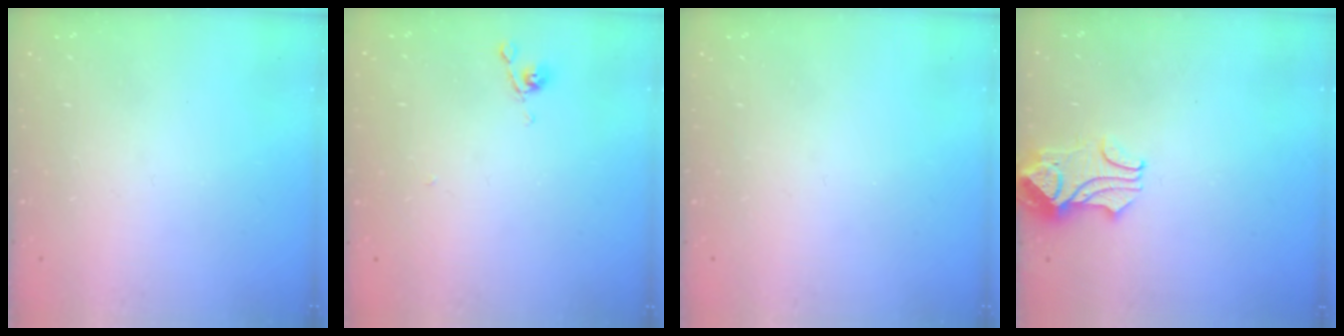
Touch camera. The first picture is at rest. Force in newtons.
{"total": 4.3, "press": 4.3, "slide": 0.2}
{"total": 0.0}
{"total": 2.2, "press": 2.1, "slide": 0.7}